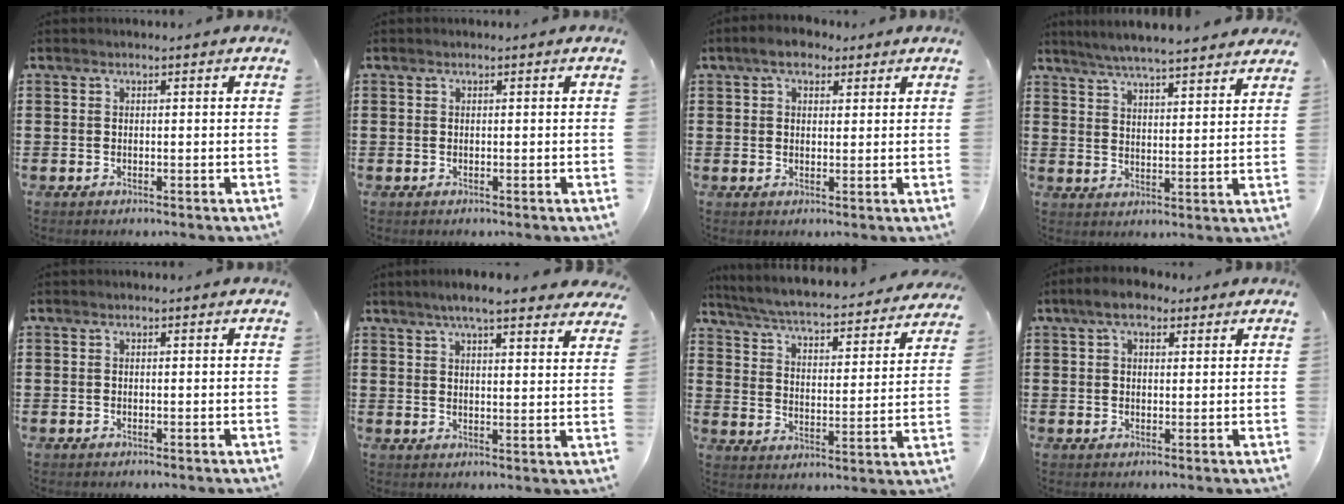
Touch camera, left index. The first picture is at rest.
{"total": 0.0}
{"total": 4.2, "force": [2.8, 2.2, 2.2], "torque": [-0.044, 0.010, 0.050]}
{"total": 5.3, "force": [5.1, -0.2, 1.5], "torque": [-0.047, -0.022, 0.089]}
{"total": 0.0}
{"total": 5.9, "force": [5.1, 0.4, 3.0], "torque": [-0.072, -0.011, 0.092]}
{"total": 4.7, "force": [4.4, -0.4, 1.4], "torque": [-0.050, -0.038, 0.067]}
{"total": 4.9, "force": [3.1, 2.3, 2.9], "torque": [-0.060, 0.009, 0.054]}